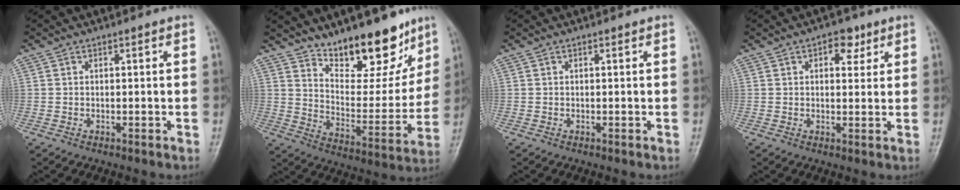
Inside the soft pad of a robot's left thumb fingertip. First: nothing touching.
{"total": 17.0, "force": [12.5, 6.9, 9.2], "torque": [-0.078, -0.091, 0.202]}
{"total": 0.0}
{"total": 4.4, "force": [2.2, 2.6, 2.7], "torque": [-0.013, -0.005, 0.026]}